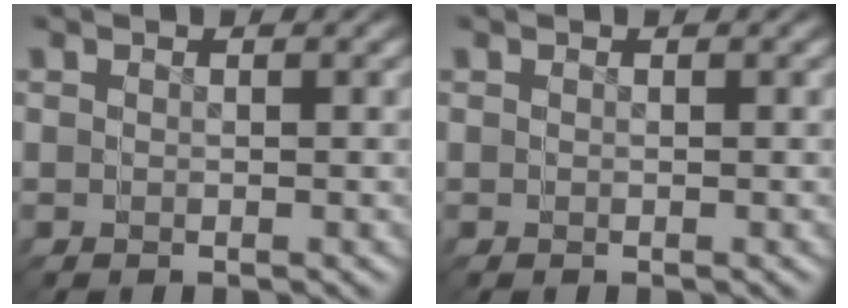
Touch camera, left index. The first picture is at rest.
{"total": 0.0}